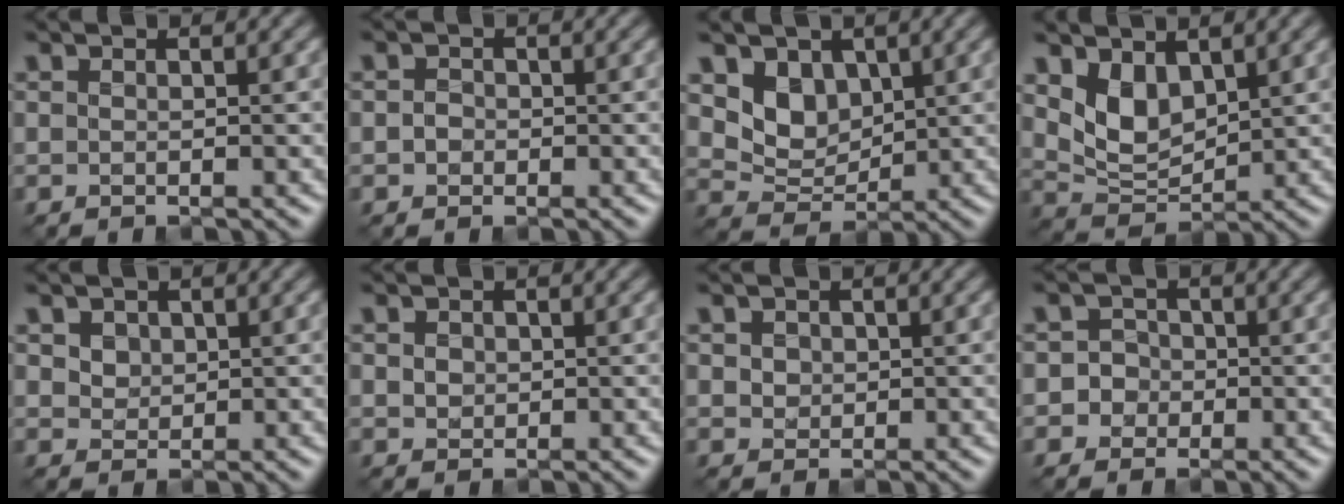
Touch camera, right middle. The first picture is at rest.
{"total": 1.2, "force": [-0.4, 1.0, 0.4], "torque": [-0.001, 0.001, -0.010]}
{"total": 3.9, "force": [1.3, 3.0, 2.1], "torque": [-0.047, -0.013, 0.016]}
{"total": 4.0, "force": [1.6, 2.6, 2.6], "torque": [-0.057, -0.015, 0.028]}
{"total": 3.0, "force": [1.4, 2.3, 1.5], "torque": [-0.048, 0.000, 0.031]}
{"total": 1.7, "force": [0.5, 1.4, 0.8], "torque": [-0.023, 0.003, 0.013]}
{"total": 2.3, "force": [0.8, 1.9, 1.1], "torque": [-0.041, 0.004, 0.022]}
{"total": 2.9, "force": [-0.5, 2.8, 0.6], "torque": [0.013, 0.013, -0.017]}